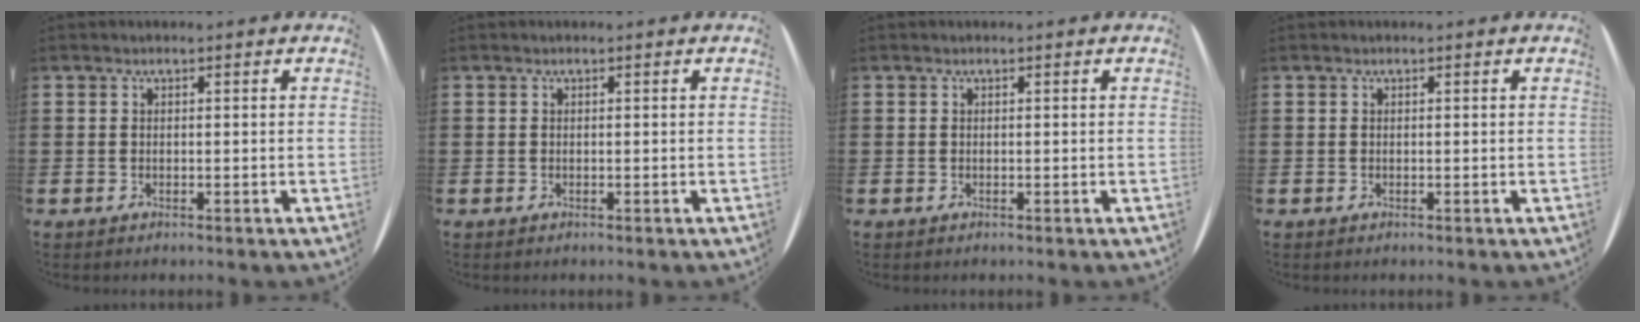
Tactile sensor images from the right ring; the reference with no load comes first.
{"total": 0.0}
{"total": 0.0}
{"total": 0.0}